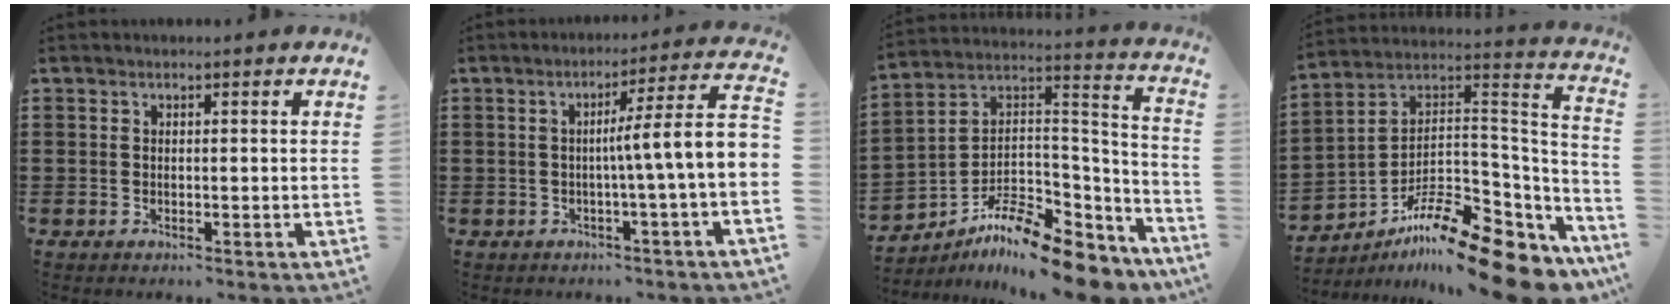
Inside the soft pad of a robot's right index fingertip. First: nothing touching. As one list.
[{"total": 8.1, "force": [-0.3, -0.2, 8.1], "torque": [-0.139, -0.018, -0.009]}, {"total": 11.6, "force": [-9.4, 3.1, 6.0], "torque": [-0.103, 0.025, -0.178]}, {"total": 15.0, "force": [-11.1, 3.7, 9.5], "torque": [-0.146, 0.029, -0.194]}]